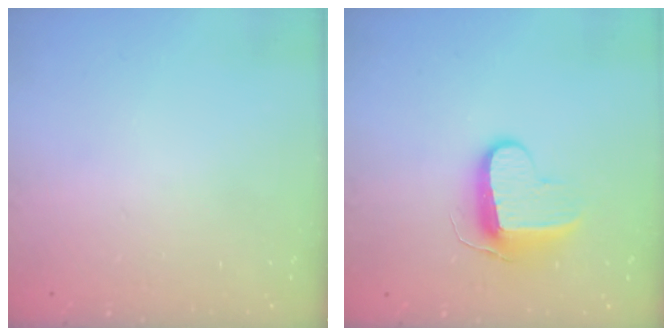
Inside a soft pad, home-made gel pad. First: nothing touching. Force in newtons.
{"total": 9.6, "press": 9.6, "slide": 0.9}